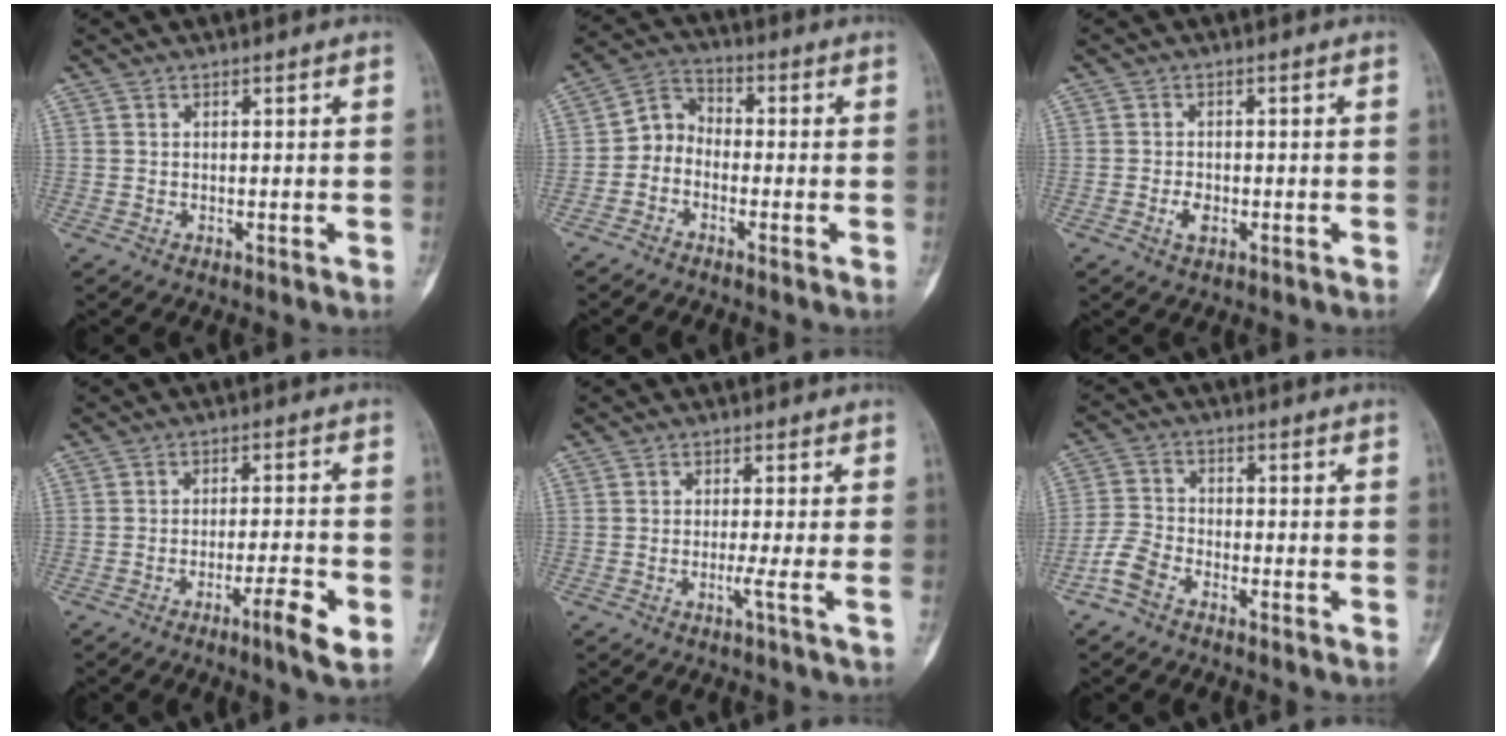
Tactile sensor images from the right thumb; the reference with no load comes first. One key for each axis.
{"total": 5.5, "fx": -1.9, "fy": 4.4, "fz": 2.6, "tx": -0.028, "ty": 0.029, "tz": -0.053}
{"total": 2.3, "fx": -0.9, "fy": 1.4, "fz": 1.5, "tx": -0.020, "ty": 0.001, "tz": -0.017}
{"total": 6.3, "fx": -3.0, "fy": 0.5, "fz": 5.6, "tx": -0.098, "ty": 0.014, "tz": -0.046}
{"total": 2.0, "fx": -0.7, "fy": -0.9, "fz": 1.6, "tx": -0.030, "ty": -0.004, "tz": -0.018}
{"total": 5.3, "fx": -3.6, "fy": 2.7, "fz": 2.8, "tx": -0.055, "ty": 0.014, "tz": -0.083}